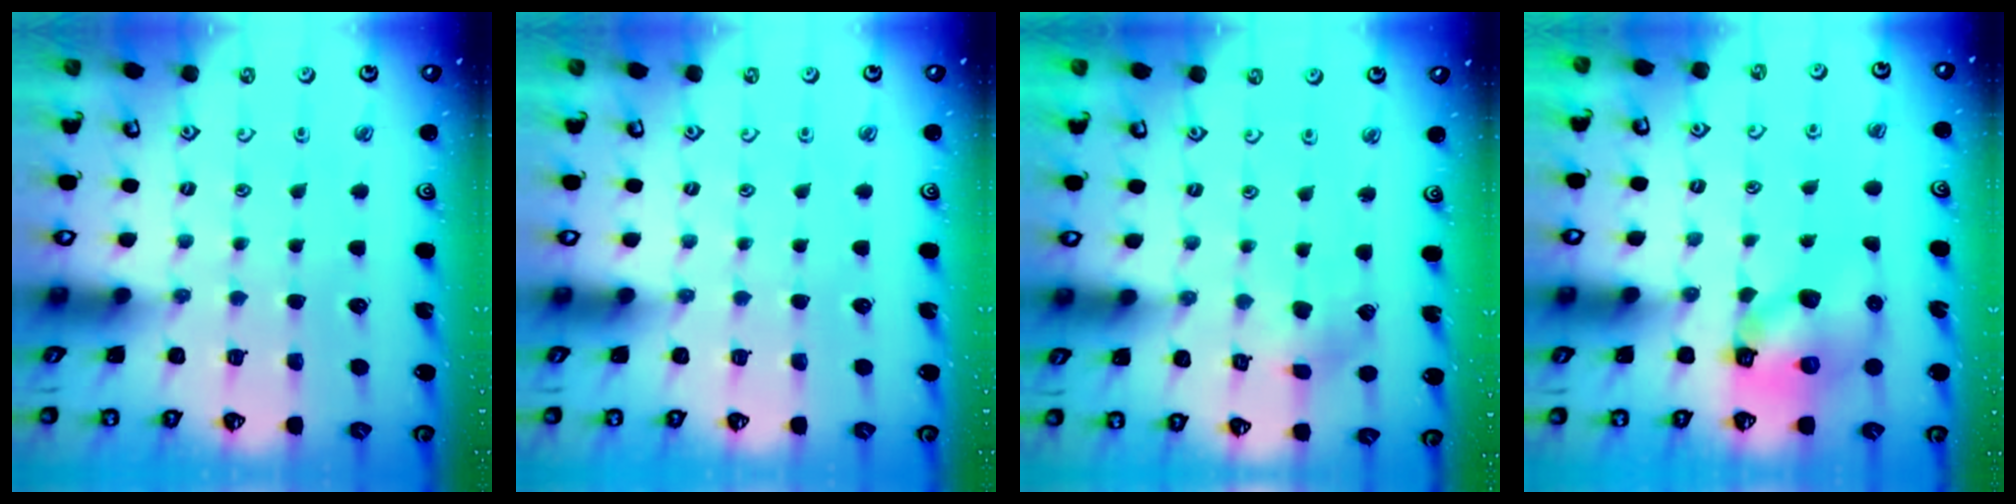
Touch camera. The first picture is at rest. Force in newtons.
{"total": 0.0}
{"total": 3.0, "press": 2.9, "slide": 0.5}
{"total": 9.4, "press": 9.3, "slide": 1.5}